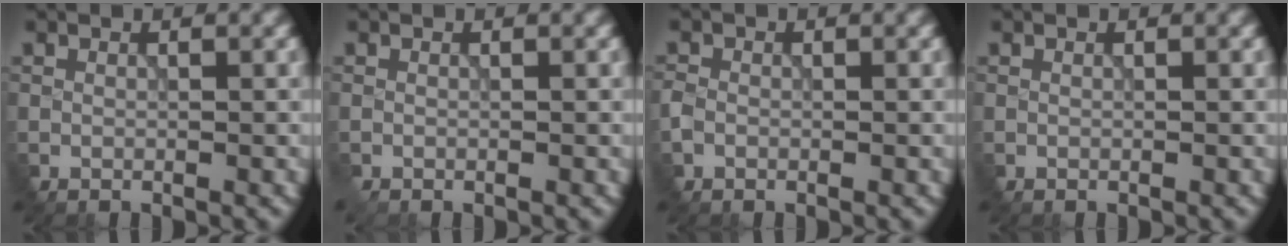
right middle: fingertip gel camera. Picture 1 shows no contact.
{"total": 0.7, "force": [-0.5, 0.3, 0.4], "torque": [0.003, 0.004, -0.008]}
{"total": 1.1, "force": [-0.7, 0.8, 0.2], "torque": [-0.015, 0.002, -0.022]}
{"total": 0.0}